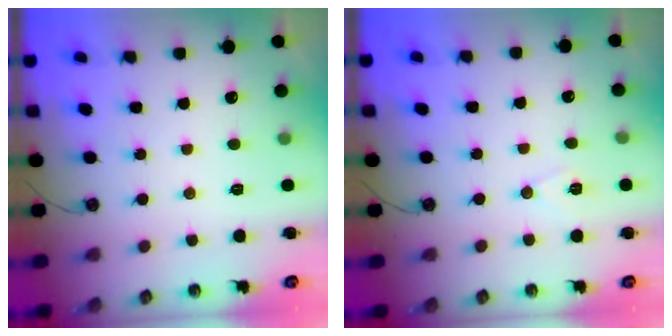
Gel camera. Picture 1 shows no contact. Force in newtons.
{"total": 6.7, "press": 5.0, "slide": 4.4}